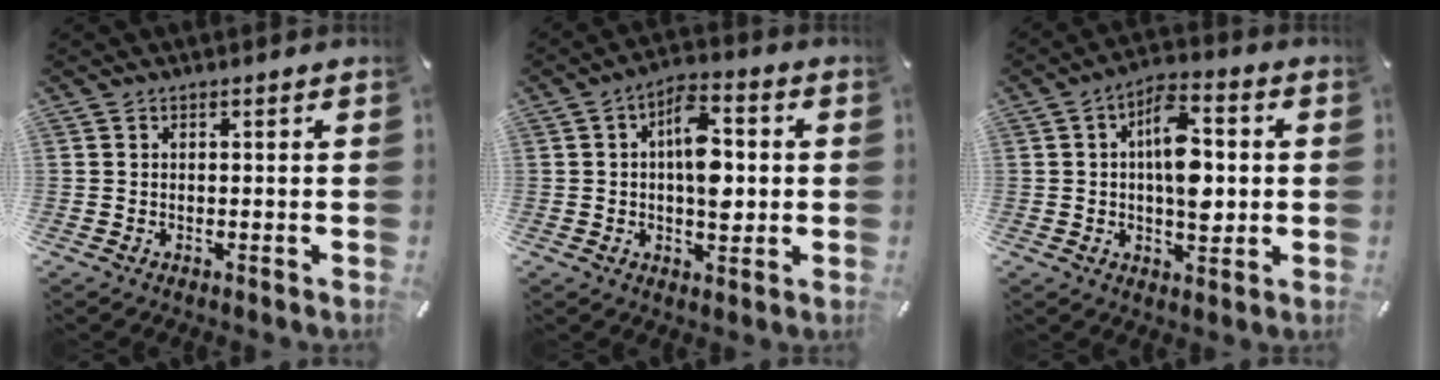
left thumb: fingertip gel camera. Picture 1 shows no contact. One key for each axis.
{"total": 10.9, "fx": 0.7, "fy": 6.2, "fz": 8.9, "tx": -0.119, "ty": -0.001, "tz": 0.008}
{"total": 12.3, "fx": 0.9, "fy": 6.7, "fz": 10.2, "tx": -0.157, "ty": -0.001, "tz": 0.013}